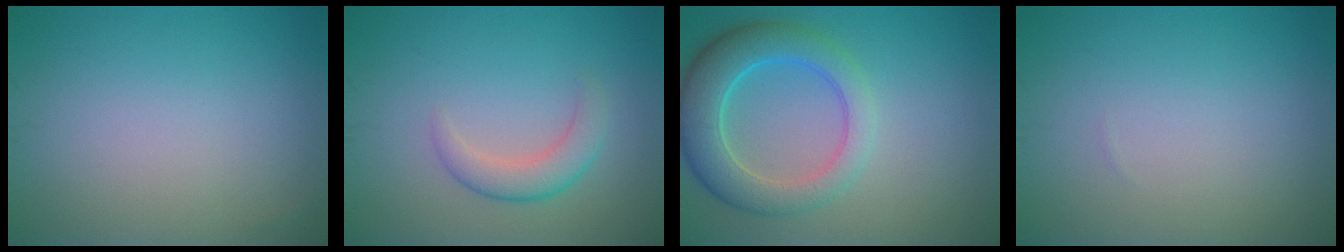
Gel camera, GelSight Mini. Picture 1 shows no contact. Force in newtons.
{"total": 2.1, "press": 2.0, "slide": 0.2}
{"total": 6.2, "press": 6.2, "slide": 0.3}
{"total": 0.0}